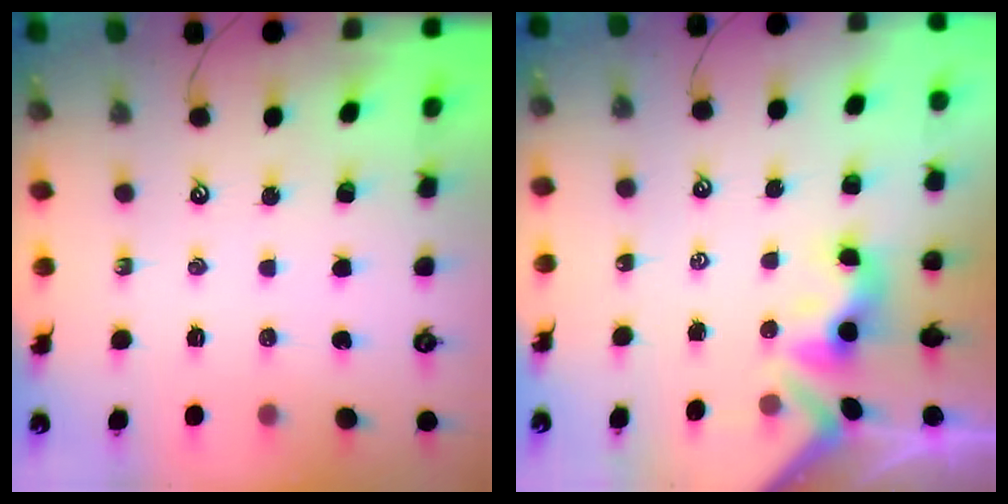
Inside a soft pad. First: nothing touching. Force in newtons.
{"total": 3.5, "press": 3.5, "slide": 0.4}